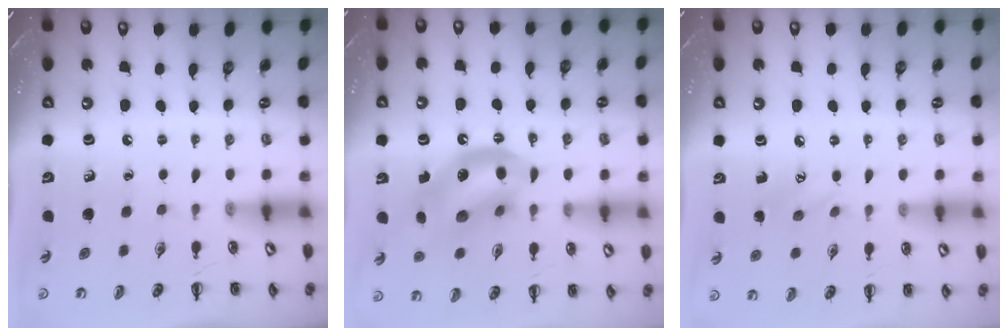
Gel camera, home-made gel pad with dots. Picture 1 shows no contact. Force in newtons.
{"total": 14.8, "press": 14.5, "slide": 3.2}
{"total": 6.5, "press": 6.3, "slide": 1.7}